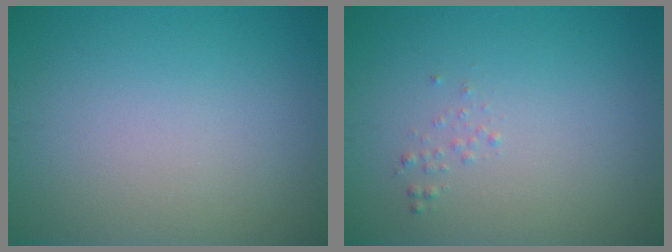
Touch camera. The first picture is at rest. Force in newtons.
{"total": 0.6, "press": 0.6, "slide": 0.1}